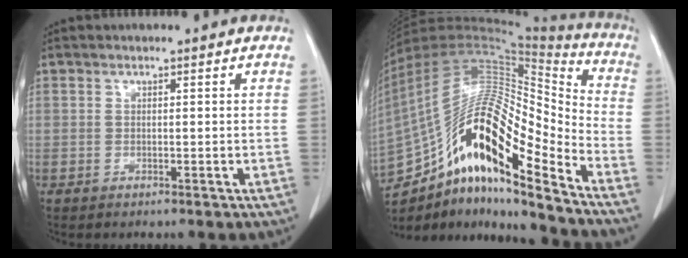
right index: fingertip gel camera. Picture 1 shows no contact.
{"total": 26.9, "force": [-14.9, 6.0, 21.7], "torque": [-0.408, 0.012, -0.257]}